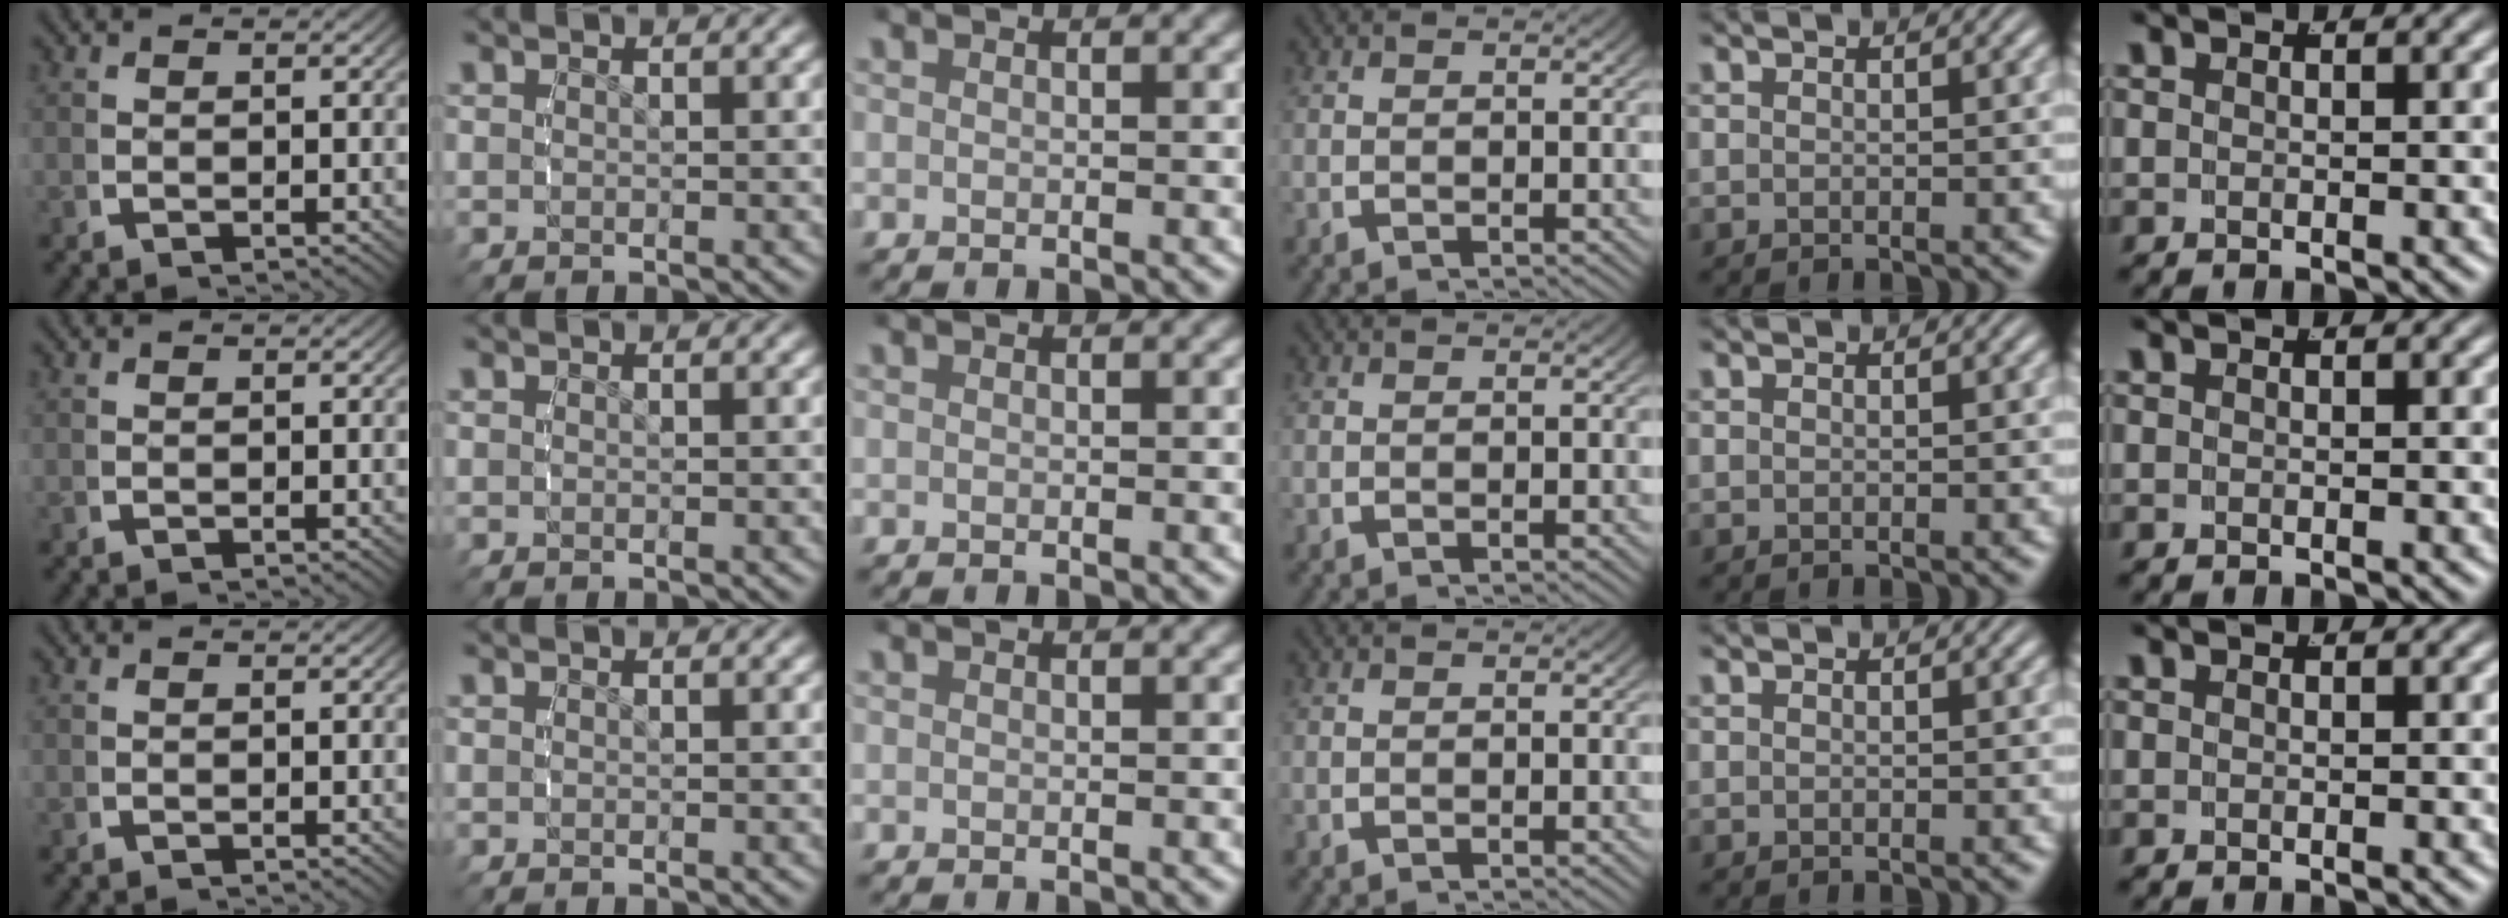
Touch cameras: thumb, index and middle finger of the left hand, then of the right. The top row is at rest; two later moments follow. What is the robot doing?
{"motion": "reach", "object": "glasses case"}